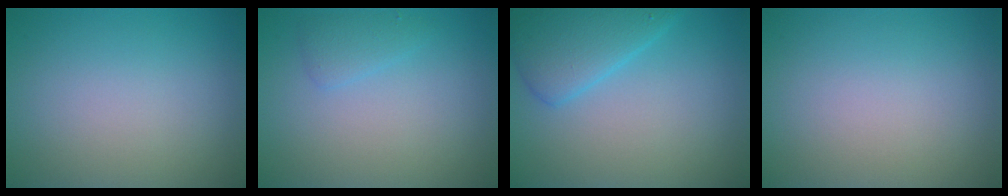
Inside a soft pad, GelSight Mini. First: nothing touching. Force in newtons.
{"total": 1.4, "press": 1.4, "slide": 0.1}
{"total": 4.3, "press": 4.2, "slide": 0.4}
{"total": 0.0}